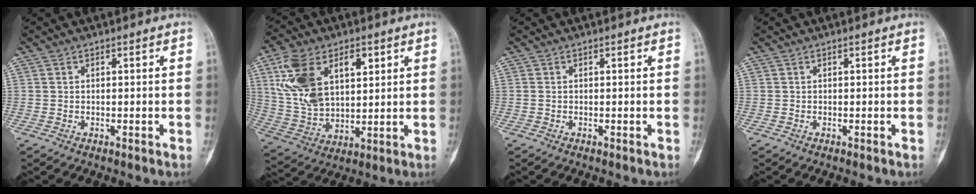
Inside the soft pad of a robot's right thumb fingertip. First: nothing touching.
{"total": 16.2, "force": [5.8, 9.7, 11.6], "torque": [-0.209, -0.011, 0.122]}
{"total": 0.0}
{"total": 0.0}